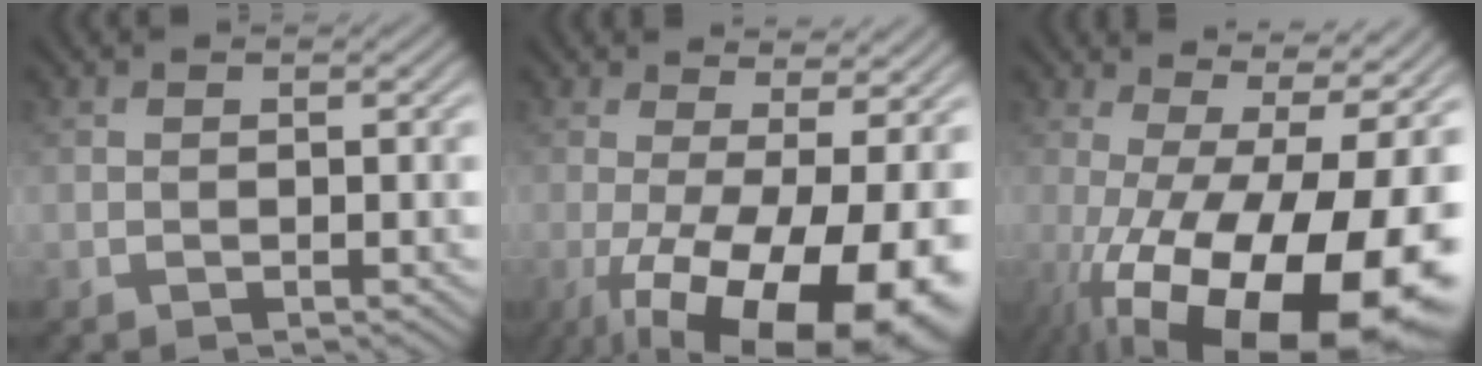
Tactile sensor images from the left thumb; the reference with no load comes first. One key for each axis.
{"total": 15.9, "fx": -4.9, "fy": 5.7, "fz": 14.0, "tx": -0.218, "ty": -0.016, "tz": -0.061}
{"total": 19.8, "fx": -6.2, "fy": 7.2, "fz": 17.3, "tx": -0.235, "ty": -0.013, "tz": -0.090}